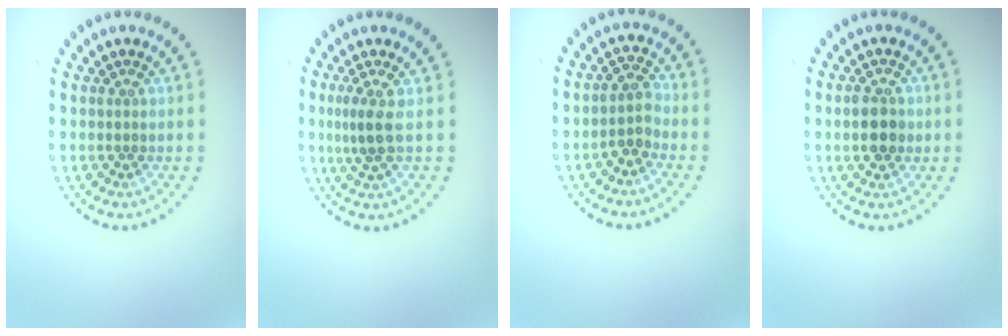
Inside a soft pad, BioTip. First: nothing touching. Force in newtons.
{"total": 2.3, "press": 1.6, "slide": 1.6}
{"total": 2.0, "press": 1.7, "slide": 1.1}
{"total": 3.0, "press": 3.0, "slide": 0.1}